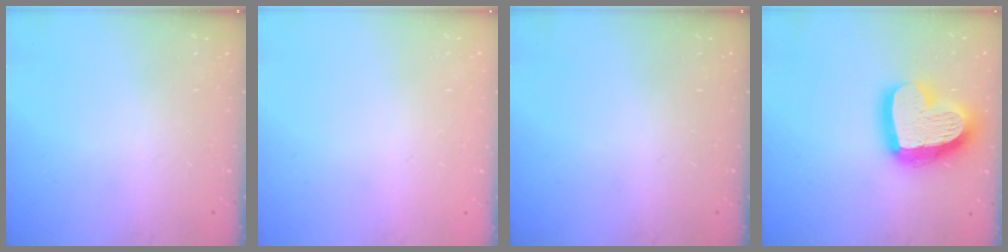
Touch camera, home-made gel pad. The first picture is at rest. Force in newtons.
{"total": 0.0}
{"total": 0.0}
{"total": 21.5, "press": 21.4, "slide": 2.1}